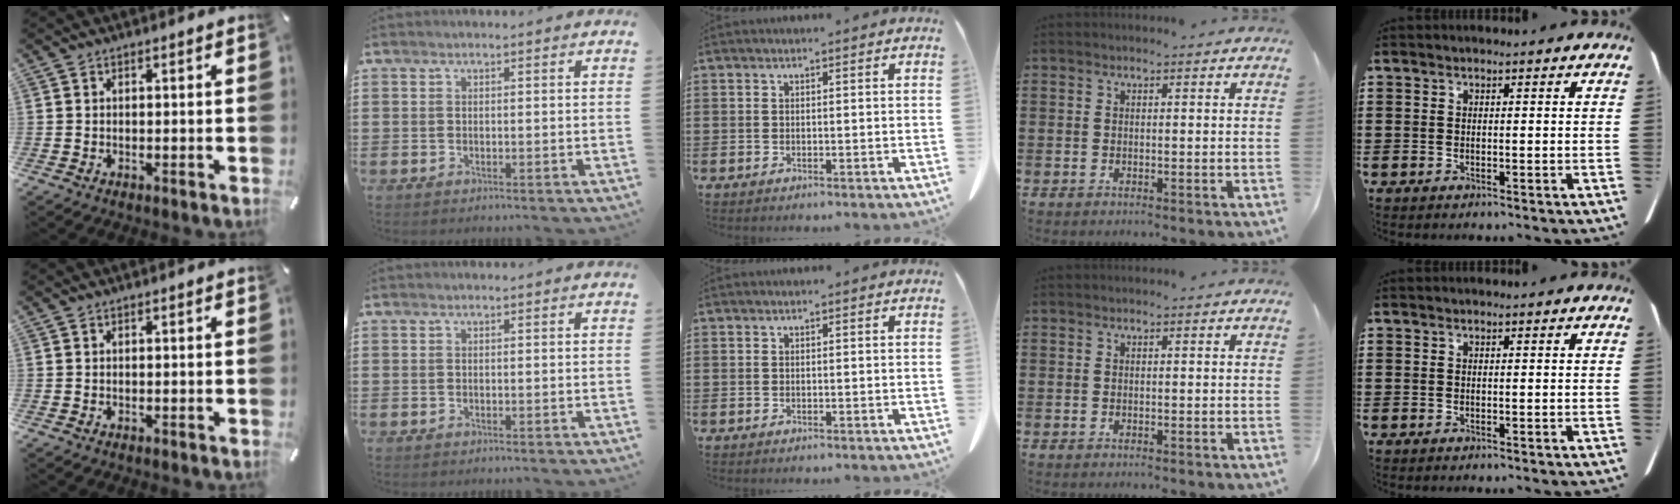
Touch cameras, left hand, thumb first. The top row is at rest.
{}